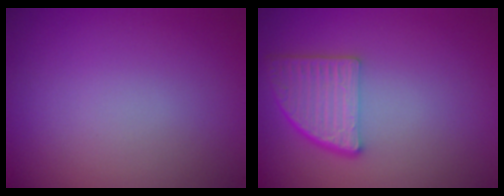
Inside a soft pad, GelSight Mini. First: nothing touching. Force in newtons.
{"total": 4.6, "press": 3.9, "slide": 2.4}